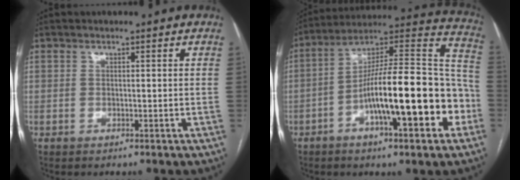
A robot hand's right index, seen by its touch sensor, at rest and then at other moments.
{"total": 22.3, "force": [-6.6, 4.1, 20.9], "torque": [-0.284, 0.030, -0.099]}